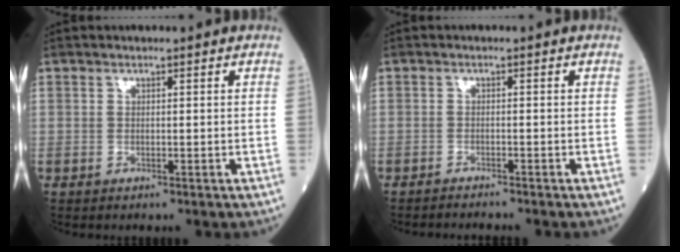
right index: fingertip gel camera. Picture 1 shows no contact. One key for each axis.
{"total": 2.6, "fx": -2.5, "fy": -0.6, "fz": 0.4, "tx": -0.003, "ty": -0.006, "tz": -0.037}